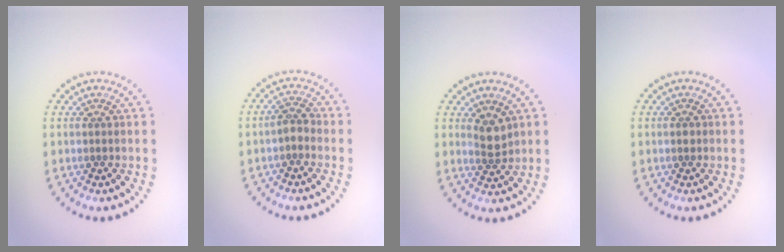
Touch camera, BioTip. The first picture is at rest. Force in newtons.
{"total": 1.6, "press": 1.5, "slide": 0.6}
{"total": 2.1, "press": 1.9, "slide": 1.0}
{"total": 0.6, "press": 0.6, "slide": 0.0}